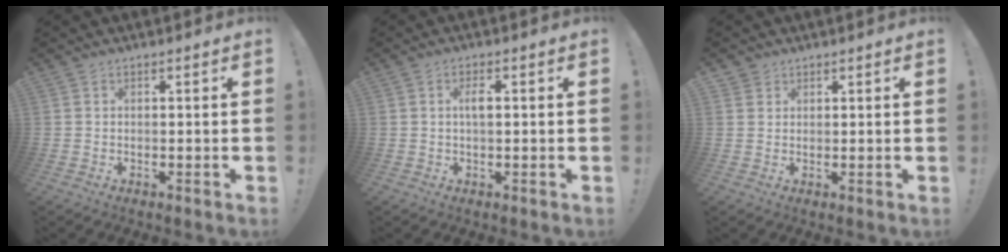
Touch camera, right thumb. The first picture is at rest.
{"total": 2.8, "force": [0.2, 0.9, 2.6], "torque": [-0.046, 0.006, -0.001]}
{"total": 2.1, "force": [1.5, 1.4, -0.1], "torque": [0.005, -0.008, 0.027]}